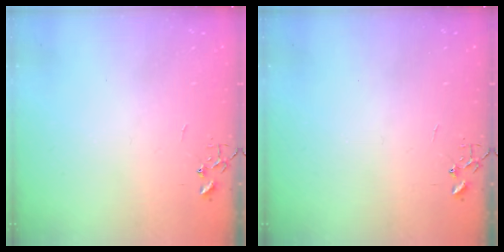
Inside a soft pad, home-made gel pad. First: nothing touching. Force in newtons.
{"total": 0.0}